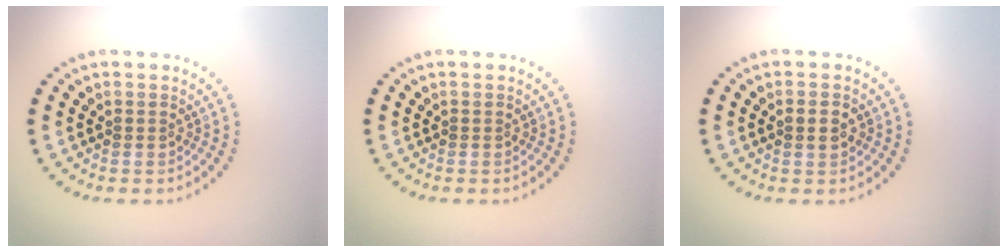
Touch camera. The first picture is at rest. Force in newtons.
{"total": 0.0}
{"total": 1.3, "press": 1.2, "slide": 0.2}